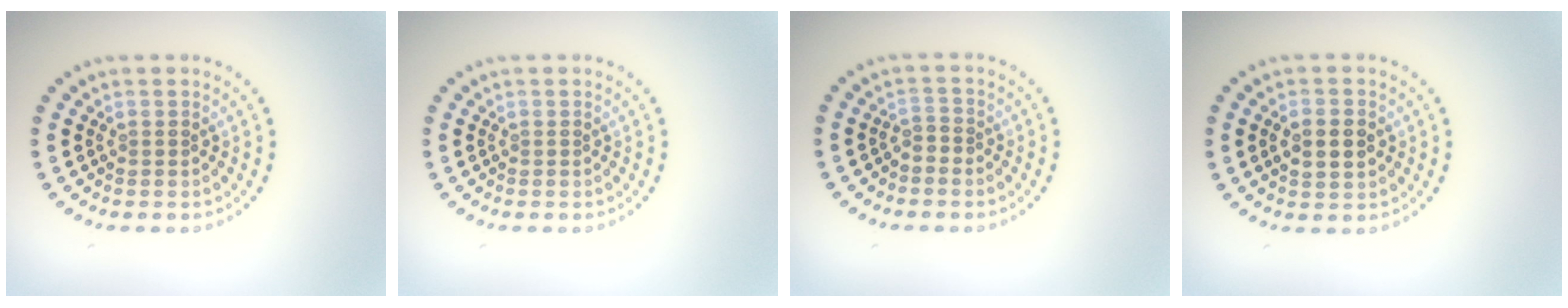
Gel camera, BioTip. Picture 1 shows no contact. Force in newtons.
{"total": 0.0}
{"total": 0.9, "press": 0.5, "slide": 0.7}
{"total": 2.9, "press": 2.9, "slide": 0.2}